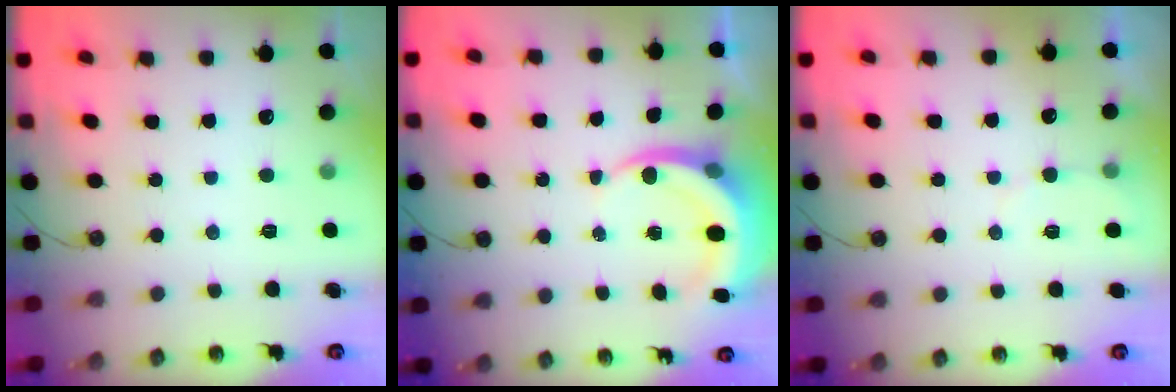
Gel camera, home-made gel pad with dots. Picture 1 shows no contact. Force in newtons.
{"total": 6.3, "press": 6.3, "slide": 0.7}
{"total": 2.8, "press": 2.8, "slide": 0.3}